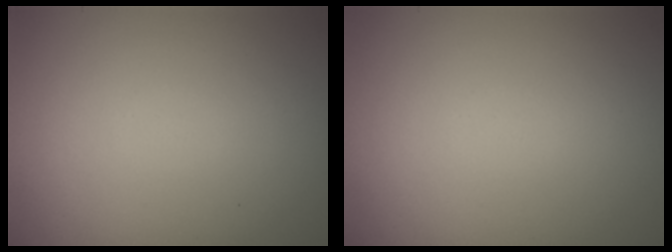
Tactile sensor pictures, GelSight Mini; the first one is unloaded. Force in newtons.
{"total": 0.0}